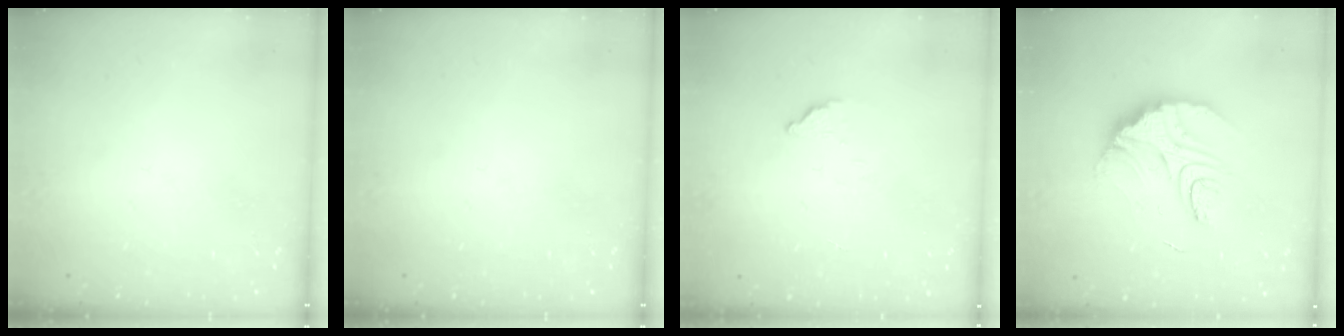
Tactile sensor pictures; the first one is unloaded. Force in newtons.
{"total": 0.0}
{"total": 2.8, "press": 2.7, "slide": 0.3}
{"total": 12.0, "press": 12.0, "slide": 0.6}